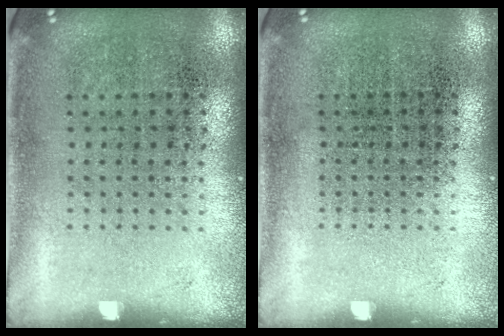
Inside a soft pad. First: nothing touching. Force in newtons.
{"total": 0.0}